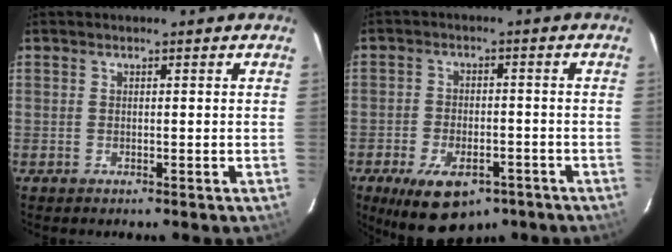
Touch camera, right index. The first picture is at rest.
{"total": 13.4, "force": [-8.3, 6.9, 8.1], "torque": [-0.170, -0.019, -0.121]}